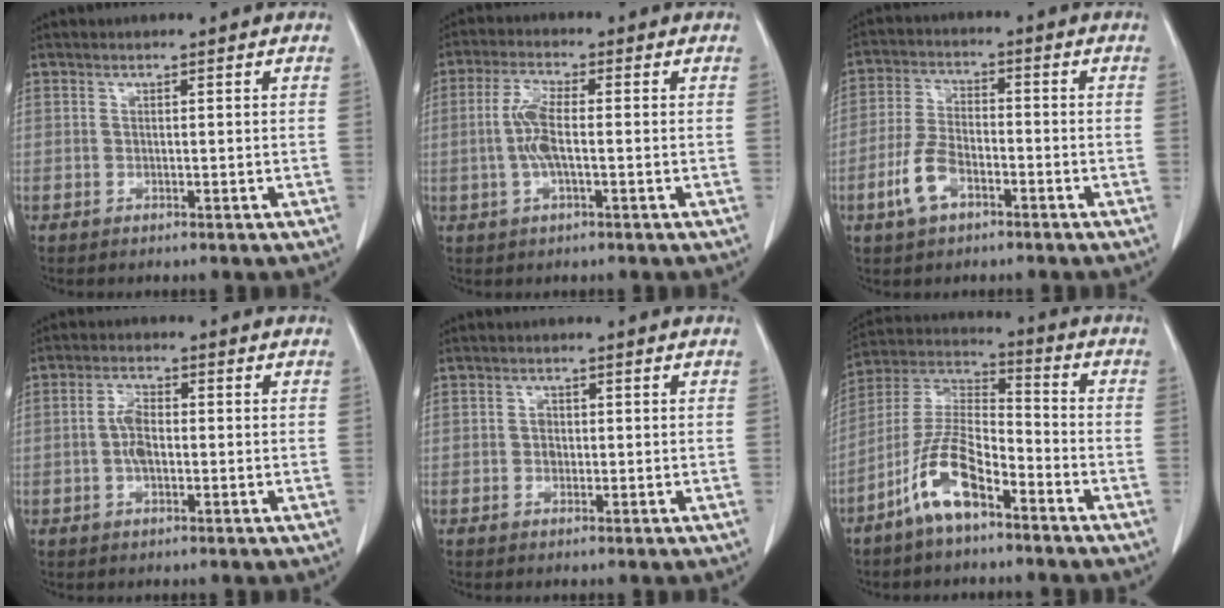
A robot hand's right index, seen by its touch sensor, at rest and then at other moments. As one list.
[{"total": 5.6, "force": [-0.5, 1.2, 5.5], "torque": [-0.124, 0.004, -0.014]}, {"total": 6.7, "force": [-3.2, 3.4, 4.8], "torque": [-0.107, 0.006, -0.064]}, {"total": 3.9, "force": [-0.4, 1.7, 3.5], "torque": [-0.077, 0.005, -0.013]}, {"total": 1.3, "force": [-0.1, 1.0, 0.7], "torque": [-0.012, 0.003, -0.003]}, {"total": 11.2, "force": [-6.5, 3.5, 8.4], "torque": [-0.175, 0.004, -0.127]}]